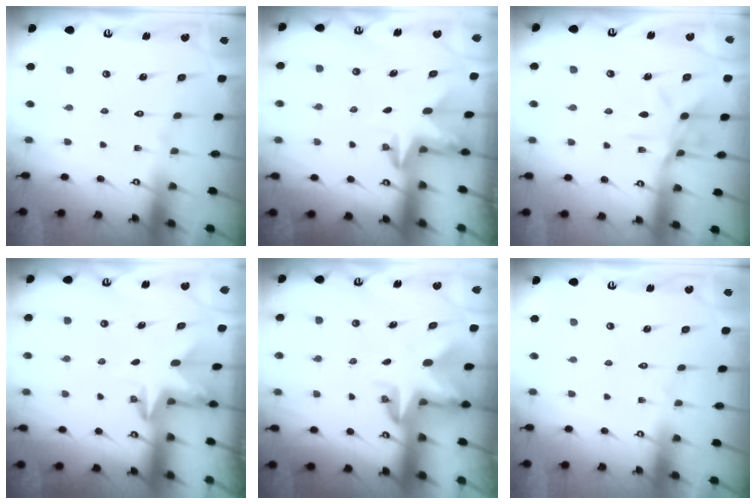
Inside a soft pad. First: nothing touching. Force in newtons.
{"total": 2.7, "press": 2.6, "slide": 0.6}
{"total": 9.6, "press": 9.6, "slide": 0.6}
{"total": 2.7, "press": 2.6, "slide": 0.6}
{"total": 4.7, "press": 4.6, "slide": 0.6}
{"total": 0.0}